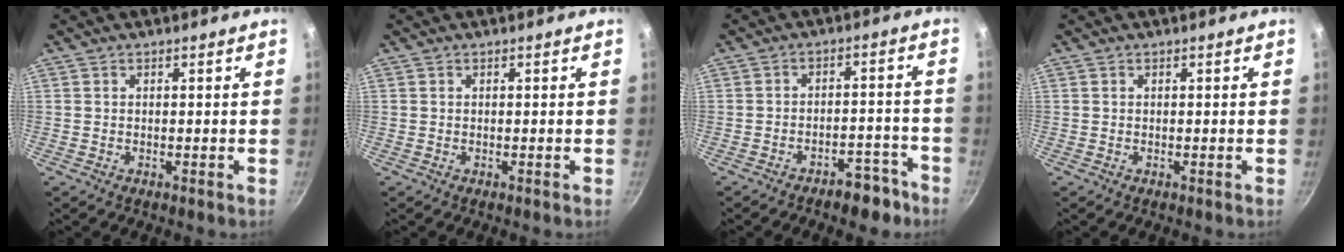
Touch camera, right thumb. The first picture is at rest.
{"total": 0.0}
{"total": 6.9, "force": [-4.9, 3.1, 3.7], "torque": [-0.038, 0.044, -0.070]}
{"total": 0.0}